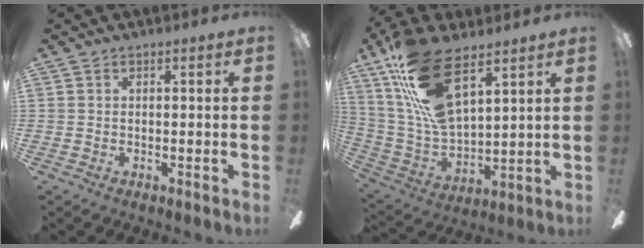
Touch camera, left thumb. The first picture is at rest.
{"total": 19.1, "force": [11.6, 7.5, 13.2], "torque": [-0.301, -0.057, 0.206]}